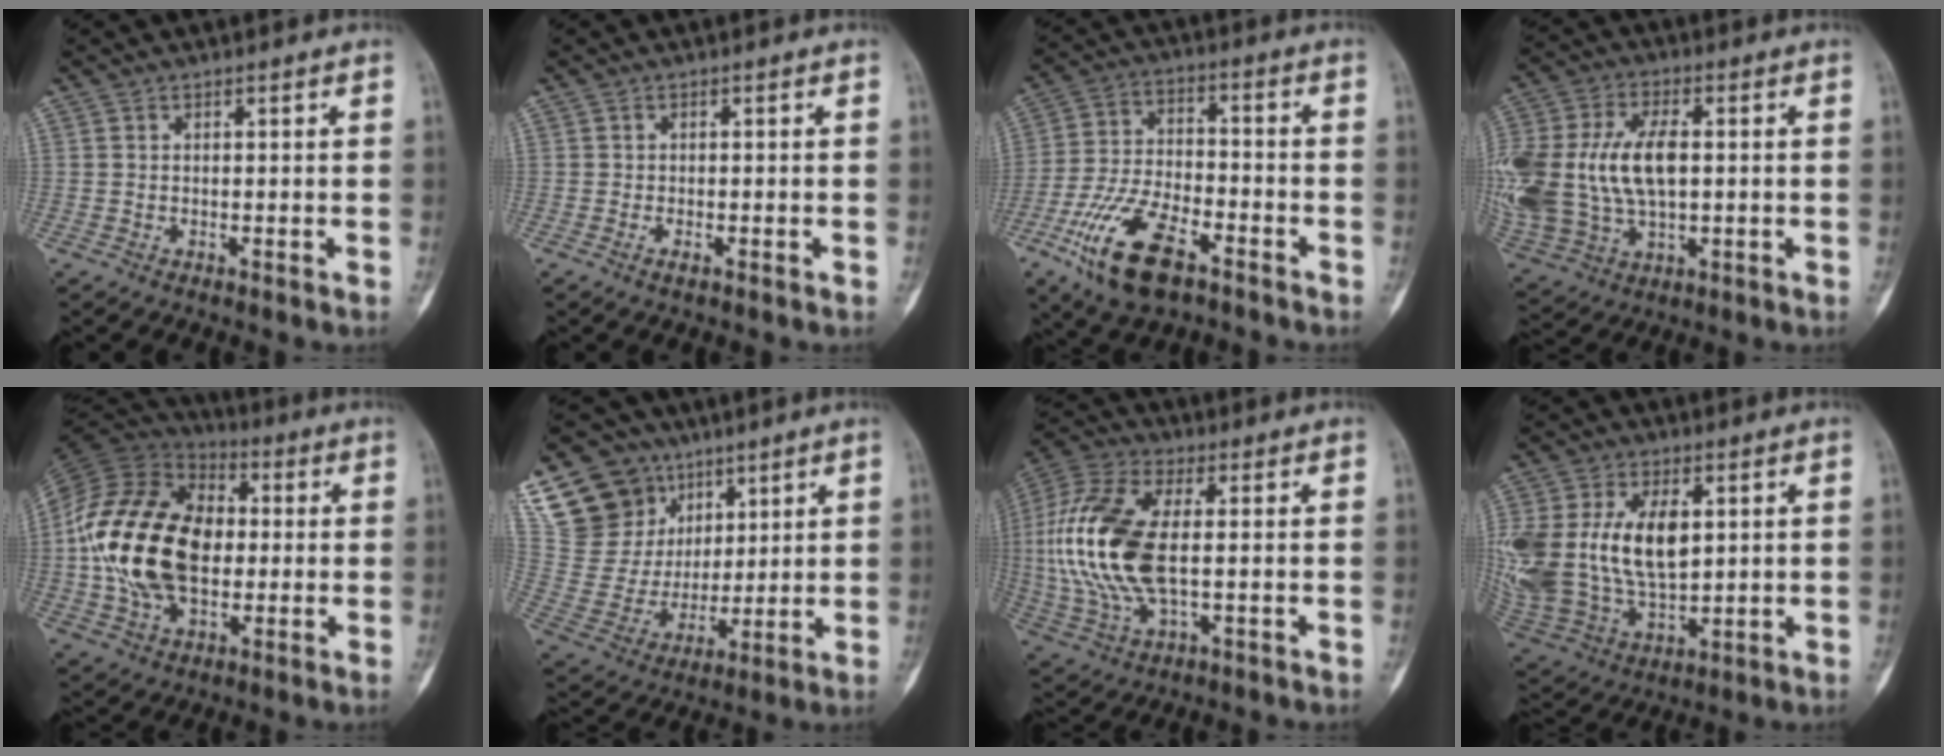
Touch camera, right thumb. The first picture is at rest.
{"total": 1.2, "force": [-0.6, 0.5, 0.9], "torque": [-0.017, 0.000, -0.012]}
{"total": 15.7, "force": [-8.5, 7.1, 11.1], "torque": [-0.214, 0.031, -0.154]}
{"total": 24.5, "force": [0.9, 14.7, 19.6], "torque": [-0.466, 0.013, 0.029]}
{"total": 23.9, "force": [0.0, 15.3, 18.4], "torque": [-0.346, 0.016, 0.001]}
{"total": 19.7, "force": [10.6, 15.2, 6.7], "torque": [-0.092, -0.011, 0.220]}
{"total": 19.8, "force": [0.3, 9.5, 17.3], "torque": [-0.387, 0.007, 0.005]}
{"total": 23.6, "force": [3.7, 14.2, 18.4], "torque": [-0.405, -0.003, 0.083]}